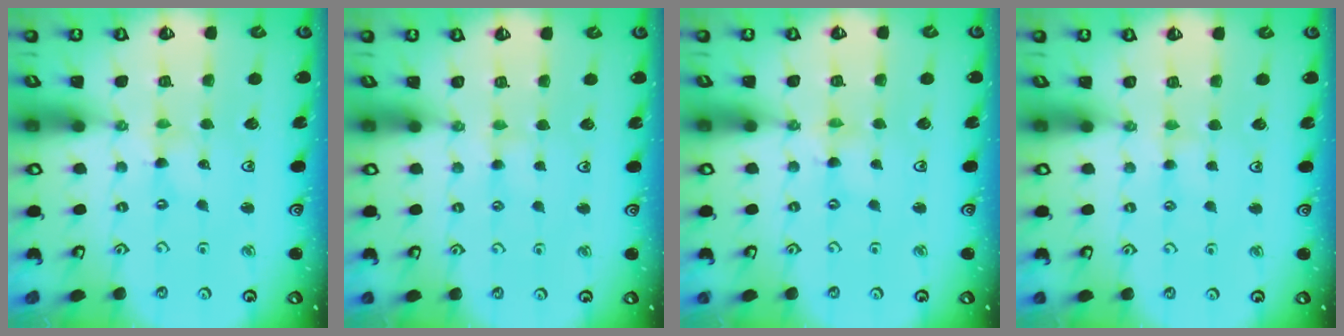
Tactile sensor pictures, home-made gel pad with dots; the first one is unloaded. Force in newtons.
{"total": 2.2, "press": 2.2, "slide": 0.4}
{"total": 1.7, "press": 1.7, "slide": 0.2}
{"total": 2.2, "press": 2.2, "slide": 0.4}